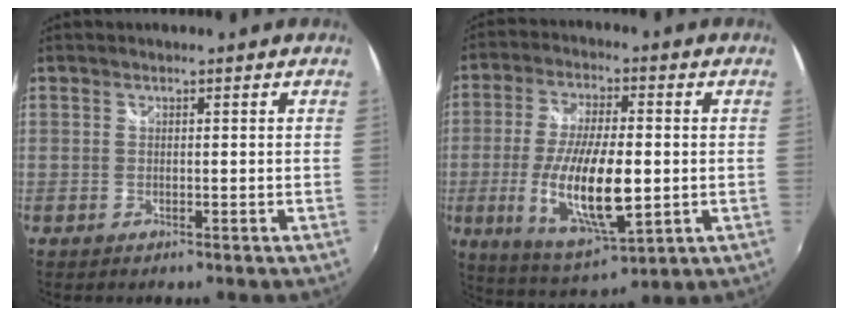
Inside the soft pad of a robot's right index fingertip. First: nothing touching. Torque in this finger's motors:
{"motor_torque": [1.01, -0.61, 1.05, 0.21]}